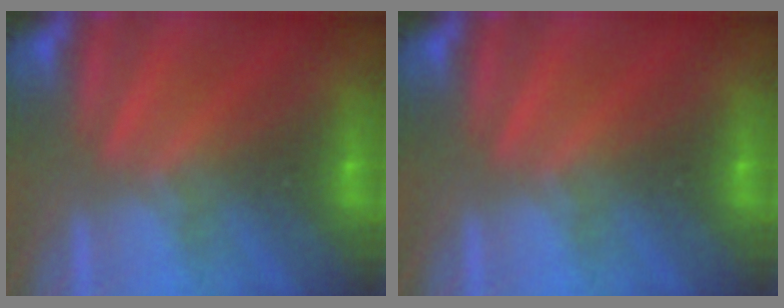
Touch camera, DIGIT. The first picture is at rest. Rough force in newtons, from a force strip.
{"total": 0.0}